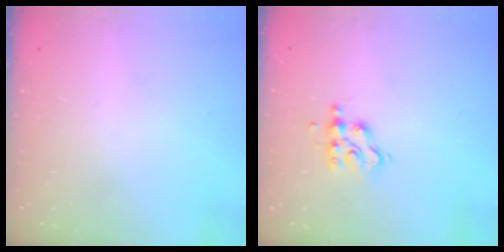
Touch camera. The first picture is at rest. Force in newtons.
{"total": 6.9, "press": 6.9, "slide": 0.6}